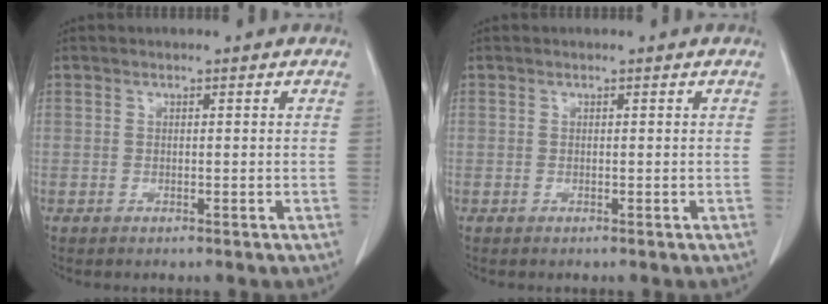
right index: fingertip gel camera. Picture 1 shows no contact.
{"total": 0.0}